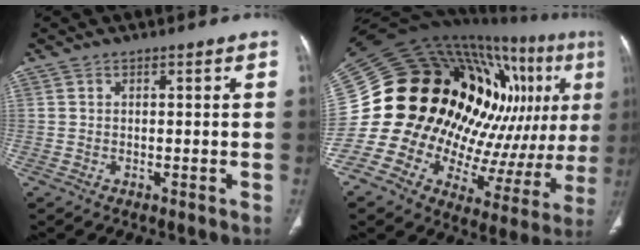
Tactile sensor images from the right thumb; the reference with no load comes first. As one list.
[{"total": 36.2, "force": [7.4, 18.0, 30.5], "torque": [-0.440, 0.058, 0.125]}]